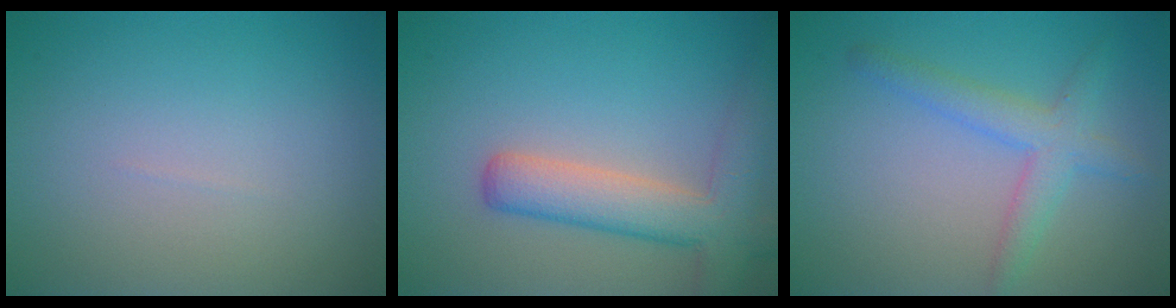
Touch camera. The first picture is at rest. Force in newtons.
{"total": 5.6, "press": 5.6, "slide": 0.4}
{"total": 3.1, "press": 3.1, "slide": 0.1}